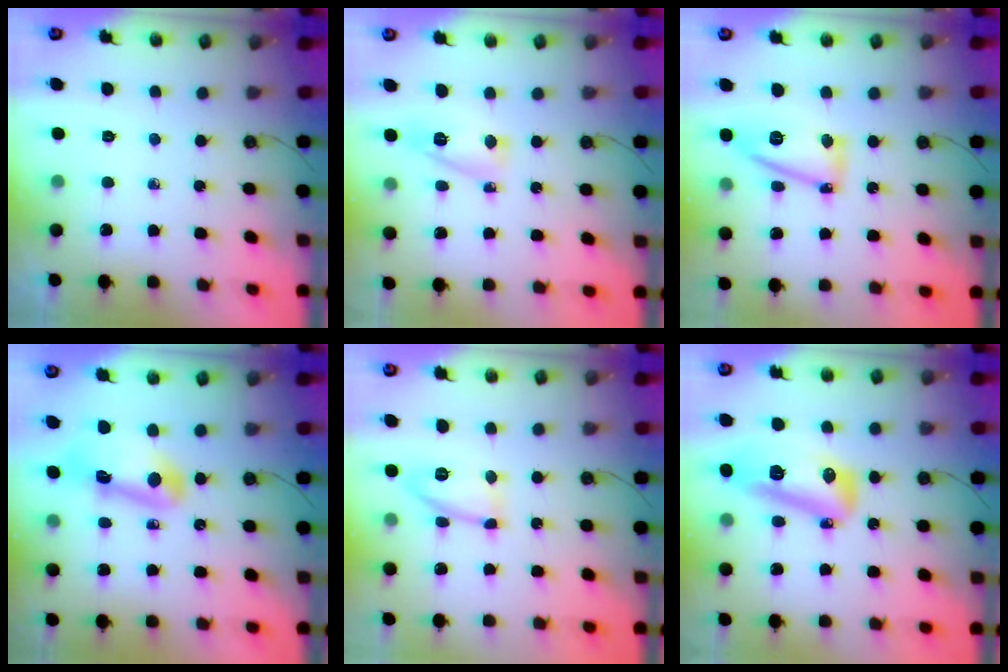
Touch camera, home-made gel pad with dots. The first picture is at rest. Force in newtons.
{"total": 7.5, "press": 7.4, "slide": 1.1}
{"total": 12.2, "press": 12.1, "slide": 1.1}
{"total": 13.2, "press": 13.2, "slide": 1.1}
{"total": 11.4, "press": 11.3, "slide": 1.6}
{"total": 13.4, "press": 13.4, "slide": 1.2}